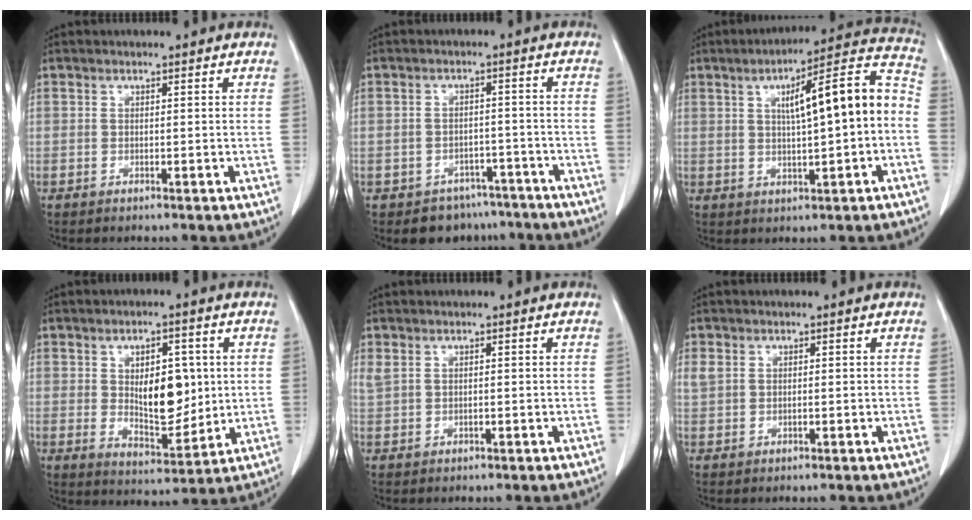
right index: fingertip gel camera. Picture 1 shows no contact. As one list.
[{"total": 6.2, "force": [-4.9, 3.9, 0.1], "torque": [0.017, 0.019, -0.066]}, {"total": 13.3, "force": [0.6, 1.8, 13.2], "torque": [-0.183, 0.041, 0.008]}, {"total": 9.4, "force": [1.3, 4.4, 8.2], "torque": [-0.127, -0.004, 0.033]}, {"total": 1.2, "force": [0.6, 0.6, 0.9], "torque": [-0.033, 0.010, 0.022]}, {"total": 1.5, "force": [0.6, 1.1, 0.8], "torque": [-0.026, 0.011, 0.016]}]